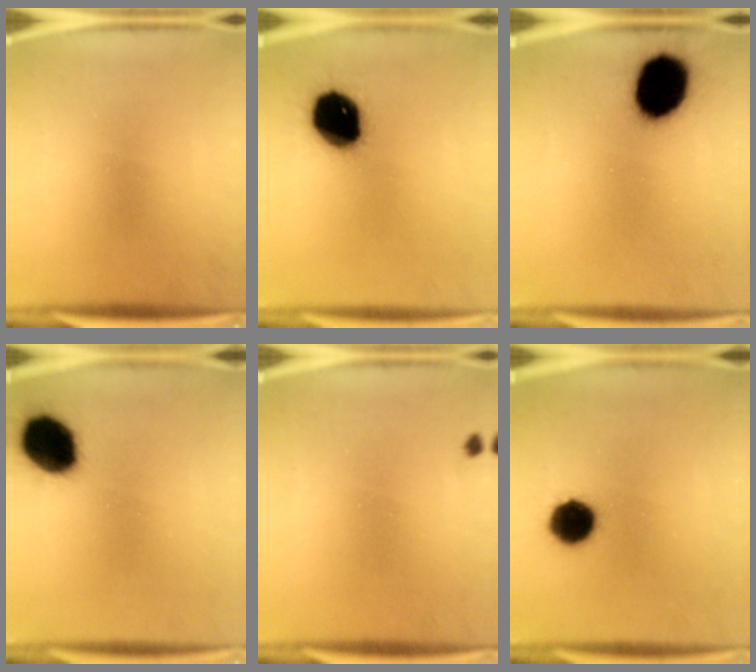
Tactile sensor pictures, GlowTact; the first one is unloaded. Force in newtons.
{"total": 17.6}
{"total": 17.7}
{"total": 15.8}
{"total": 0.7}
{"total": 10.4}